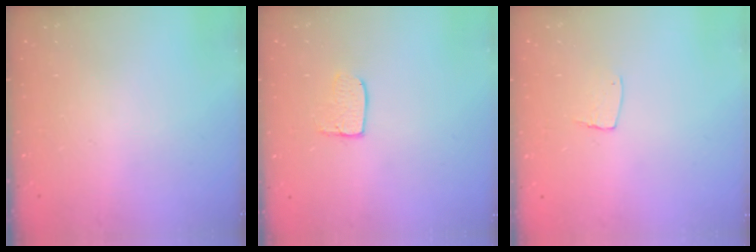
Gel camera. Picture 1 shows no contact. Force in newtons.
{"total": 5.2, "press": 5.2, "slide": 0.3}
{"total": 5.1, "press": 5.1, "slide": 0.4}